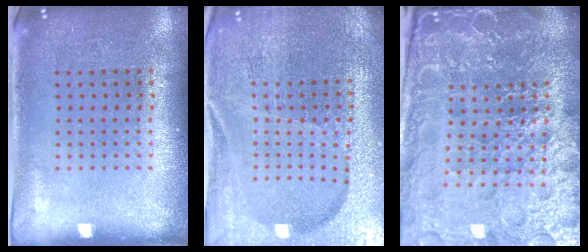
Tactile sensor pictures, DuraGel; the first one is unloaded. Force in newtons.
{"total": 4.6, "press": 4.3, "slide": 1.4}
{"total": 6.9, "press": 6.0, "slide": 3.2}